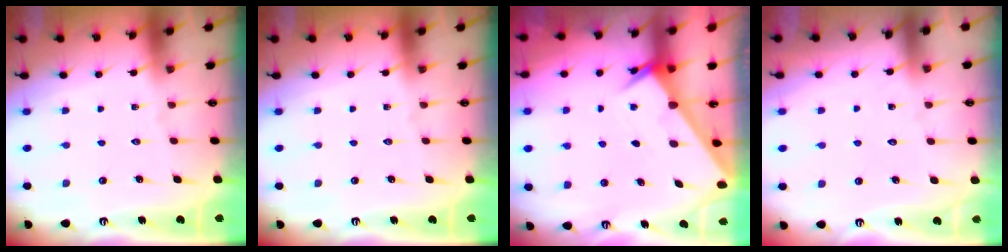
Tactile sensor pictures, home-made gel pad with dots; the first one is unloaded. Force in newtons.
{"total": 0.0}
{"total": 2.0, "press": 2.0, "slide": 0.1}
{"total": 4.3, "press": 4.3, "slide": 0.4}